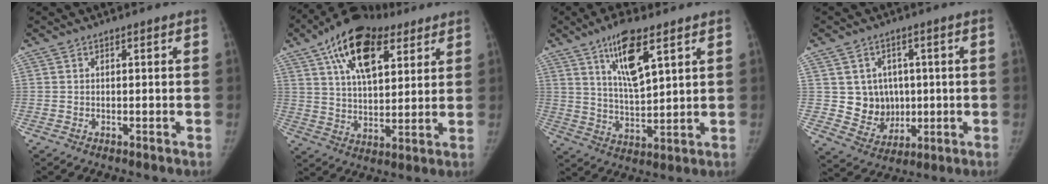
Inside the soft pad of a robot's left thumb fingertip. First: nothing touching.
{"total": 19.2, "force": [9.6, 9.8, 13.4], "torque": [-0.197, -0.015, 0.161]}
{"total": 11.3, "force": [5.8, 3.5, 9.0], "torque": [-0.147, -0.031, 0.110]}
{"total": 8.4, "force": [0.8, 7.8, 3.0], "torque": [-0.005, -0.001, 0.028]}